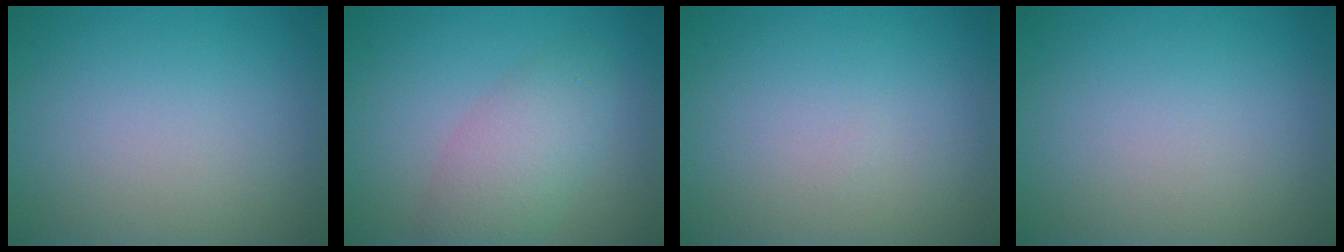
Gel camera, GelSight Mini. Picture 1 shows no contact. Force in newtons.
{"total": 4.0, "press": 4.0, "slide": 0.1}
{"total": 0.0}
{"total": 0.0}